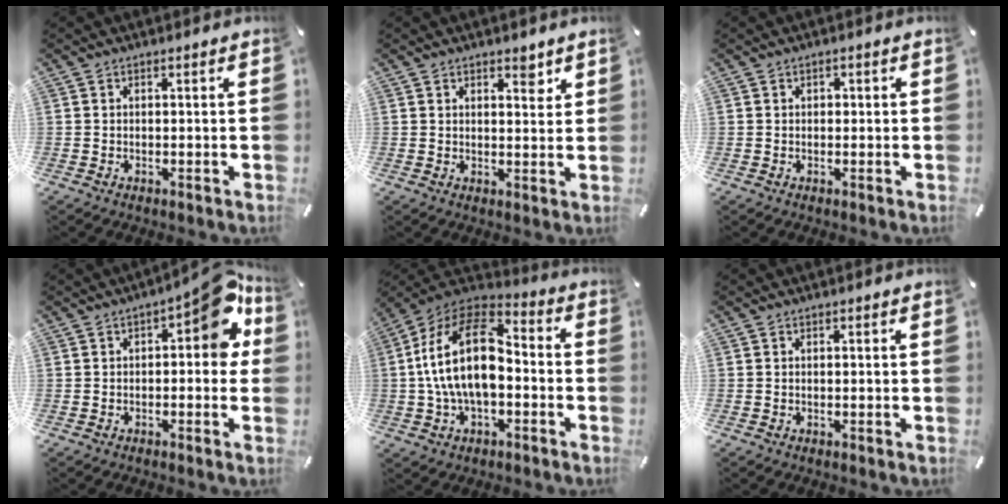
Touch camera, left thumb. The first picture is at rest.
{"total": 3.3, "force": [2.1, 1.8, 1.7], "torque": [-0.006, -0.013, 0.030]}
{"total": 0.9, "force": [-0.1, 0.8, 0.4], "torque": [-0.009, 0.004, -0.003]}
{"total": 11.6, "force": [3.6, 5.2, 9.7], "torque": [-0.108, -0.030, 0.057]}
{"total": 19.3, "force": [-0.6, 11.8, 15.3], "torque": [-0.302, 0.025, -0.011]}
{"total": 0.0}